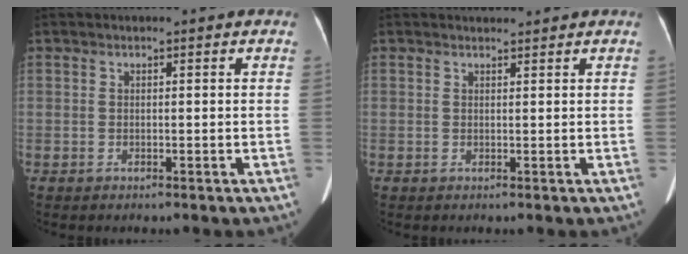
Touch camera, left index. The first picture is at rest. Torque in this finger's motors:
{"motor_torque": [0.03, -0.03, -0.43, -0.07]}